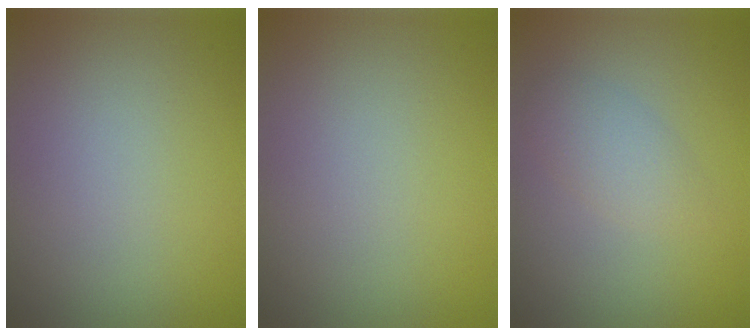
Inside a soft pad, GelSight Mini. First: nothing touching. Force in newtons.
{"total": 0.0}
{"total": 2.1, "press": 2.1, "slide": 0.1}